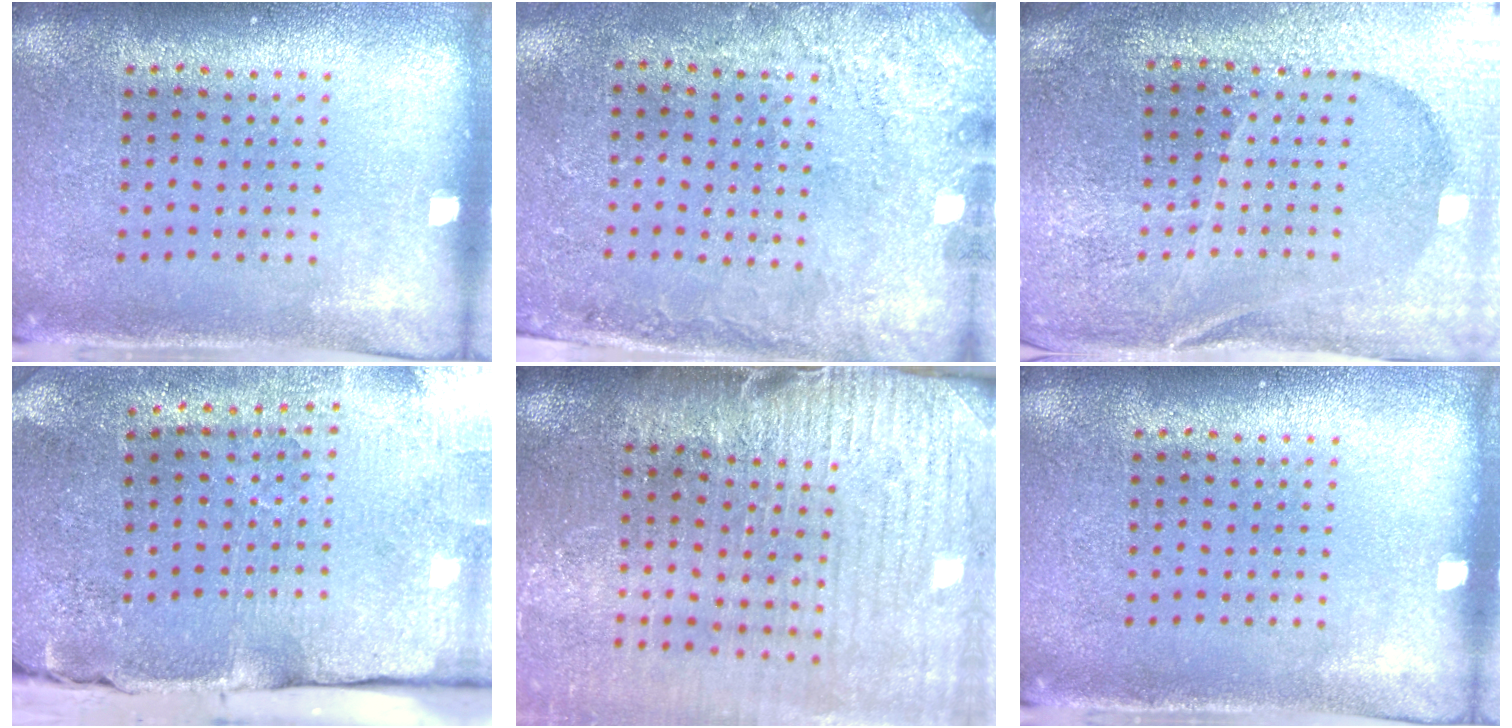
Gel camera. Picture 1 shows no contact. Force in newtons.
{"total": 2.7, "press": 2.0, "slide": 1.8}
{"total": 3.4, "press": 3.4, "slide": 0.5}
{"total": 4.8, "press": 3.9, "slide": 2.8}
{"total": 3.9, "press": 3.5, "slide": 1.8}
{"total": 0.0}